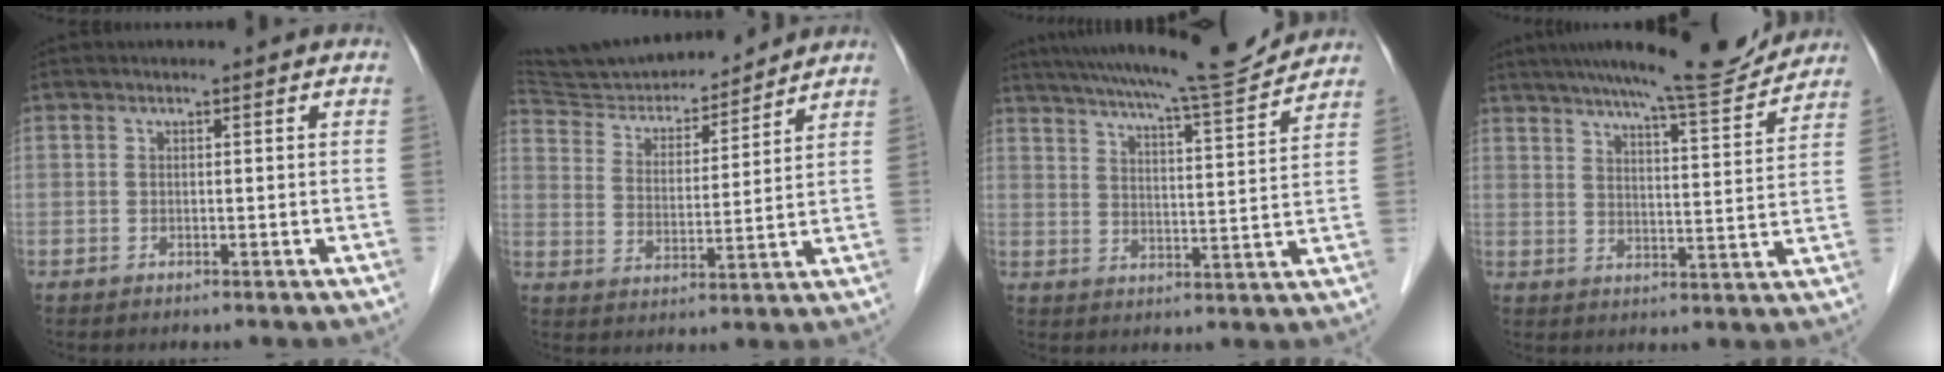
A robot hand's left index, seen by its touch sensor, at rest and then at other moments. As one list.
[{"total": 15.8, "force": [15.0, 3.1, 3.7], "torque": [-0.064, 0.011, 0.248]}, {"total": 15.9, "force": [14.7, -0.4, 6.0], "torque": [-0.104, -0.015, 0.208]}, {"total": 12.8, "force": [11.8, 0.4, 5.0], "torque": [-0.076, -0.003, 0.161]}]